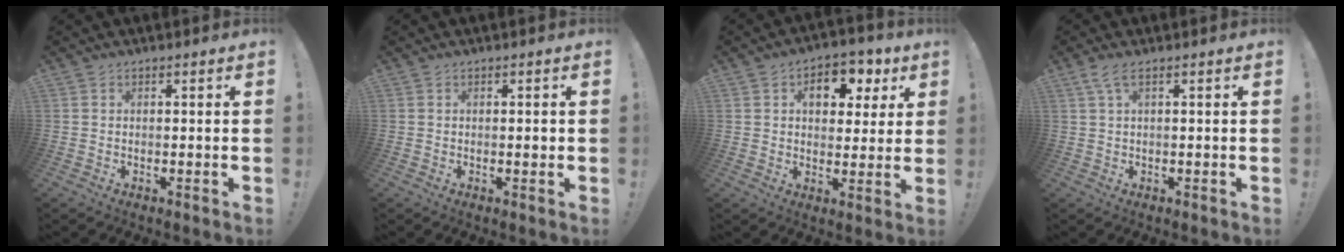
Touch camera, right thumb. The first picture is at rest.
{"total": 1.0, "force": [-0.1, 0.4, 0.9], "torque": [-0.017, 0.002, -0.003]}
{"total": 9.8, "force": [3.7, 6.8, 5.9], "torque": [-0.070, -0.011, 0.064]}
{"total": 3.2, "force": [1.5, 0.5, 2.8], "torque": [-0.059, -0.001, 0.027]}